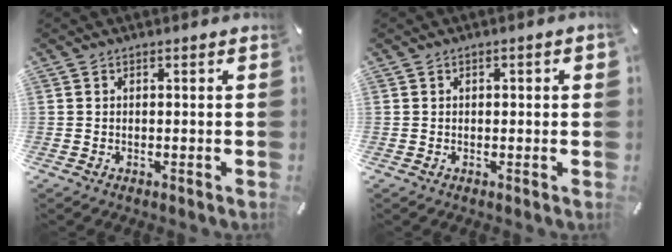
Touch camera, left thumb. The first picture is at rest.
{"total": 1.0, "force": [-0.1, 0.6, 0.8], "torque": [-0.013, 0.004, -0.003]}